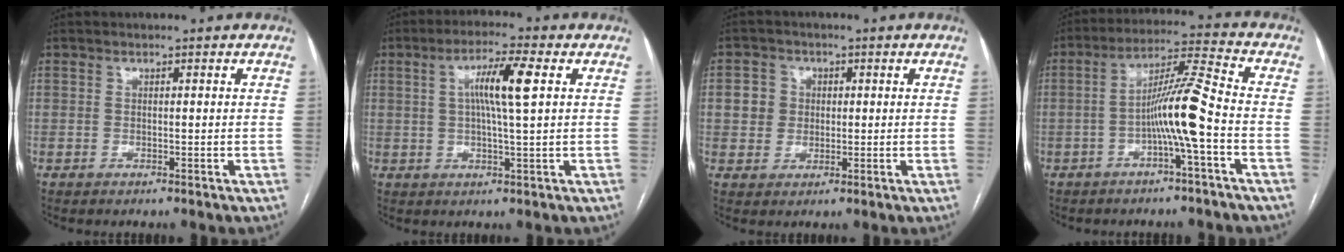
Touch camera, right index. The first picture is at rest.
{"total": 7.4, "force": [1.7, 0.0, 7.2], "torque": [-0.131, 0.008, 0.030]}
{"total": 4.1, "force": [0.6, 3.9, 1.0], "torque": [-0.017, 0.014, 0.015]}
{"total": 9.0, "force": [-2.6, -0.9, 8.6], "torque": [-0.159, 0.020, -0.046]}